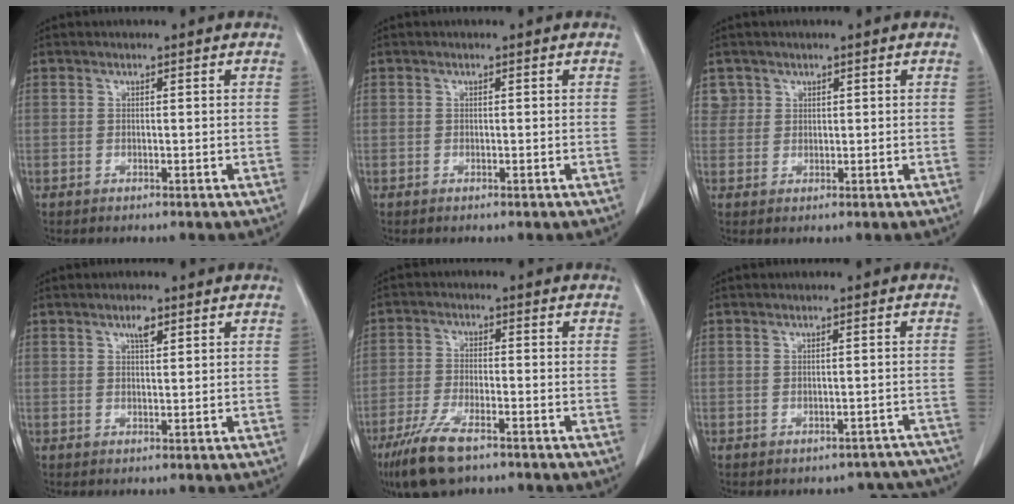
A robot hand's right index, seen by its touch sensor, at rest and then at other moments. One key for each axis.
{"total": 0.0}
{"total": 1.9, "fx": 1.0, "fy": 1.5, "fz": -0.2, "tx": 0.018, "ty": 0.005, "tz": 0.012}
{"total": 2.0, "fx": 1.2, "fy": 0.6, "fz": 1.5, "tx": -0.028, "ty": 0.000, "tz": 0.019}
{"total": 9.3, "fx": -6.3, "fy": 2.4, "fz": 6.3, "tx": -0.126, "ty": -0.019, "tz": -0.109}
{"total": 8.8, "fx": -7.7, "fy": 4.1, "fz": 1.0, "tx": 0.006, "ty": 0.031, "tz": -0.072}